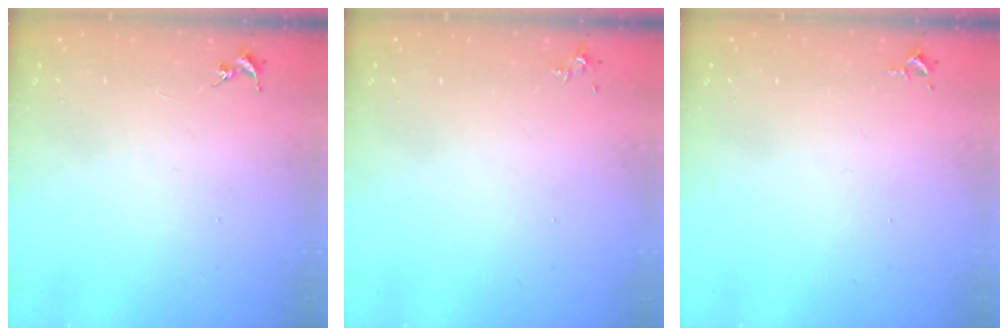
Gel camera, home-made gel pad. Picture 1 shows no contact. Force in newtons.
{"total": 3.5, "press": 3.4, "slide": 0.5}
{"total": 2.6, "press": 2.6, "slide": 0.4}